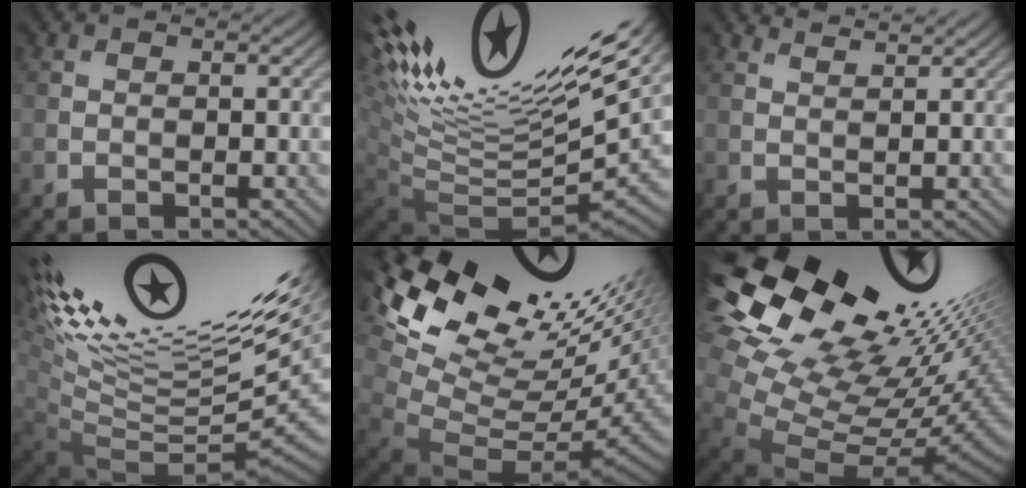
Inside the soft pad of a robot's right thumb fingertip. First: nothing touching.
{"total": 17.2, "force": [8.6, 5.0, 14.0], "torque": [-0.197, 0.033, 0.146]}
{"total": 2.3, "force": [2.3, -0.2, 0.3], "torque": [-0.009, 0.001, 0.046]}
{"total": 16.9, "force": [6.9, 4.8, 14.6], "torque": [-0.192, 0.022, 0.143]}
{"total": 16.3, "force": [7.7, 7.7, 12.1], "torque": [-0.198, 0.018, 0.168]}
{"total": 19.7, "force": [8.3, 11.7, 13.6], "torque": [-0.278, 0.028, 0.167]}